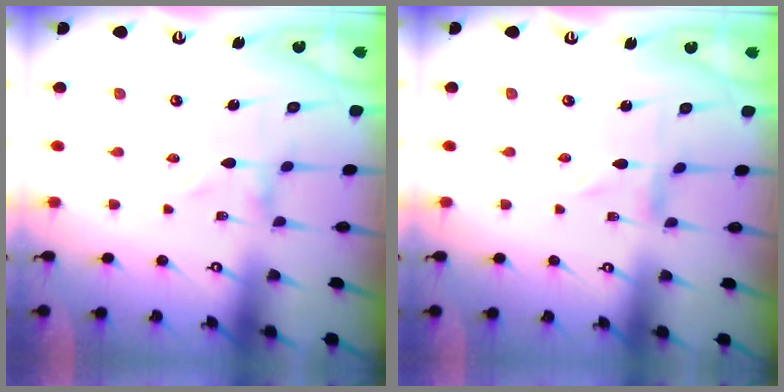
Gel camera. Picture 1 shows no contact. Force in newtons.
{"total": 0.0}